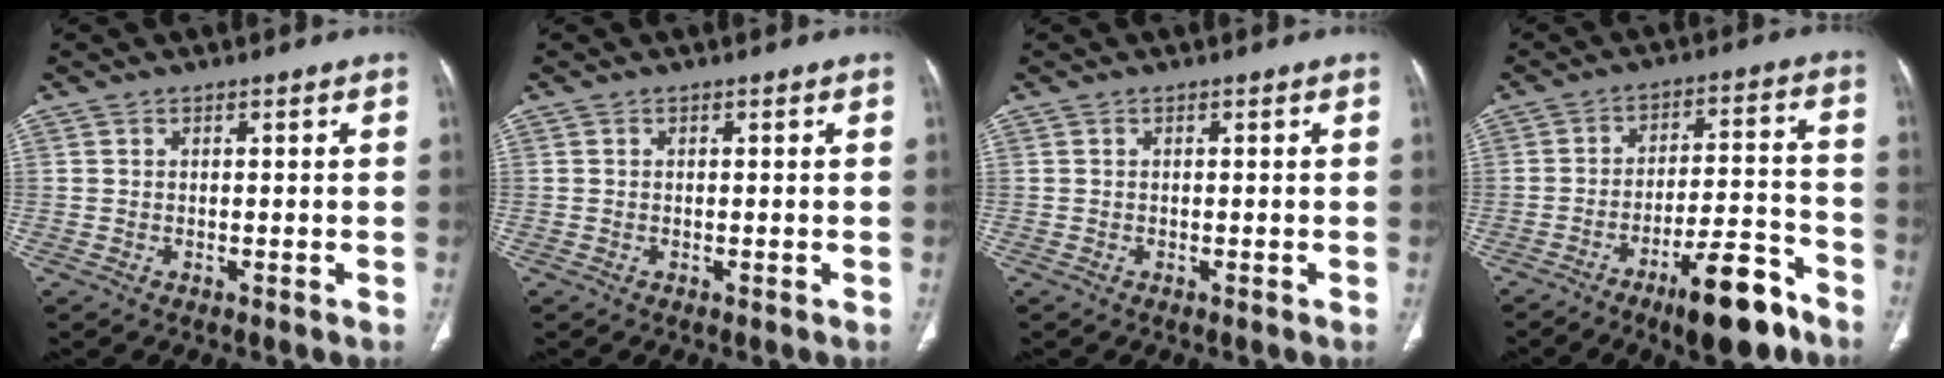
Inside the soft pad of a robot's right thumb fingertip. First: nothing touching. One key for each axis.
{"total": 0.0}
{"total": 0.0}
{"total": 13.6, "fx": -8.8, "fy": 3.9, "fz": 9.6, "tx": -0.136, "ty": 0.064, "tz": -0.136}